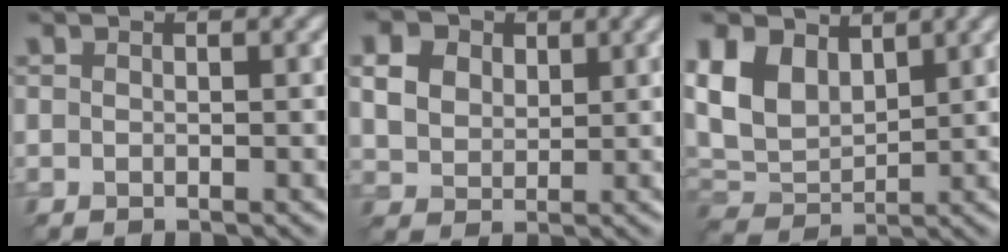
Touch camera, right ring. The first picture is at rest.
{"total": 8.5, "force": [3.8, 6.2, 4.4], "torque": [-0.121, 0.023, 0.055]}
{"total": 6.2, "force": [2.2, 4.4, 3.7], "torque": [-0.098, -0.004, 0.035]}